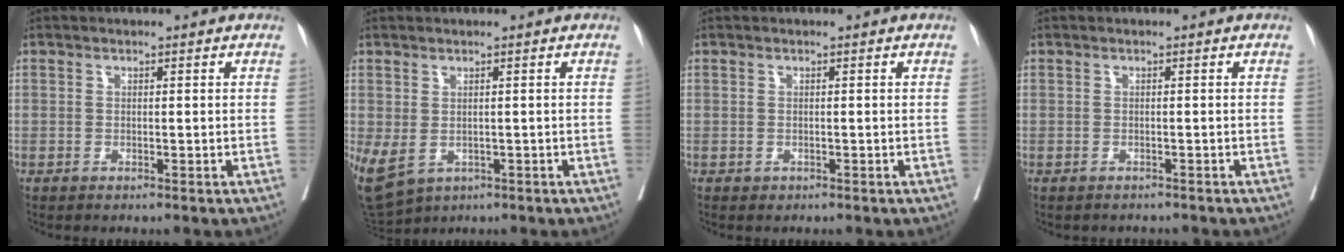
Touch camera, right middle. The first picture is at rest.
{"total": 8.4, "force": [-2.8, 5.8, 5.3], "torque": [-0.125, -0.010, -0.035]}
{"total": 0.0}
{"total": 2.4, "force": [-2.2, 0.7, 0.6], "torque": [-0.013, -0.002, -0.028]}